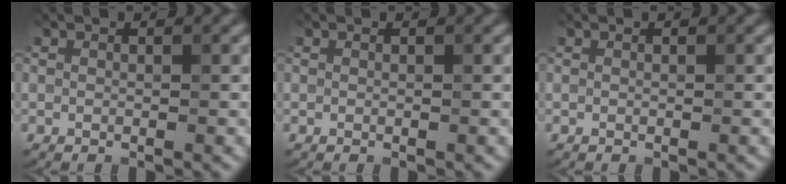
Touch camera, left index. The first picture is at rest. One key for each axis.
{"total": 0.0}
{"total": 0.0}